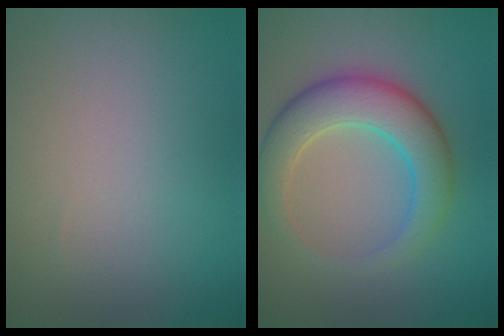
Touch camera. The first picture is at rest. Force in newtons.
{"total": 6.3, "press": 6.3, "slide": 0.5}